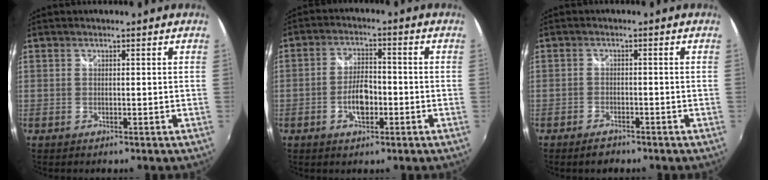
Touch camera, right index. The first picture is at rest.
{"total": 5.7, "force": [-2.0, 2.7, 4.6], "torque": [-0.091, 0.008, -0.031]}
{"total": 2.9, "force": [-2.3, 1.4, 1.1], "torque": [-0.031, -0.001, -0.040]}